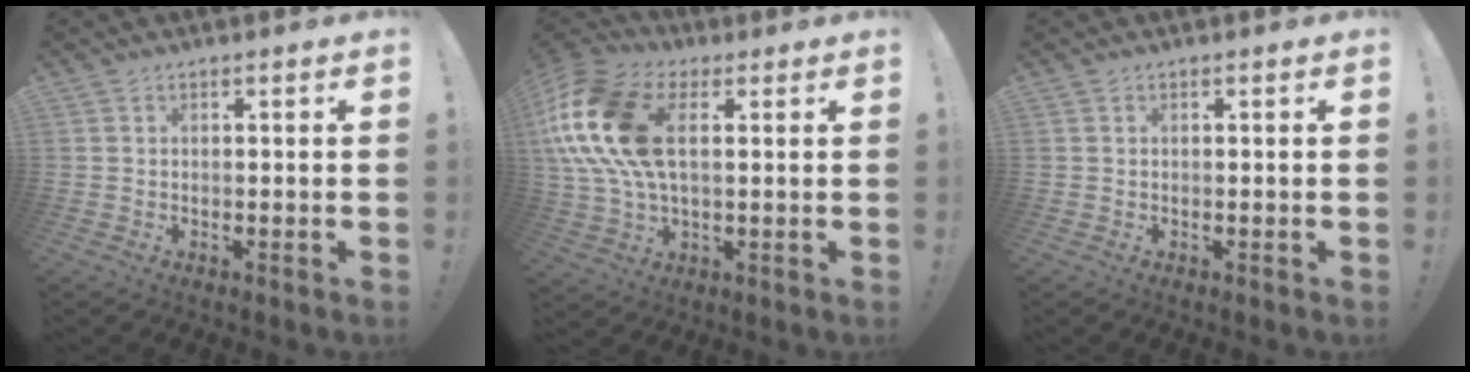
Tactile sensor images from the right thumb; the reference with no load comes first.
{"total": 20.6, "force": [4.5, 12.6, 15.7], "torque": [-0.309, 0.002, 0.081]}
{"total": 0.0}